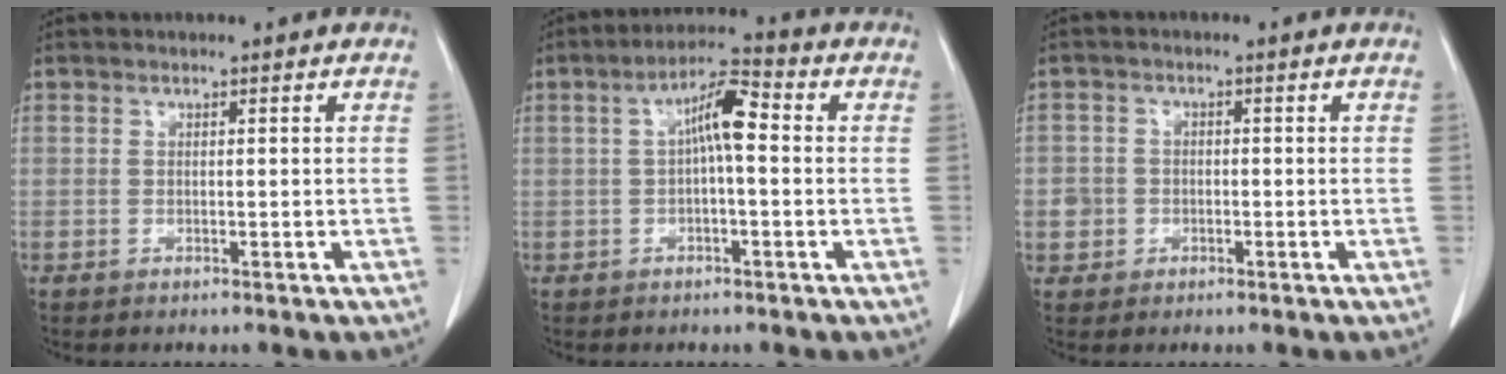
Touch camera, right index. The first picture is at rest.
{"total": 6.4, "force": [0.6, 1.4, 6.2], "torque": [-0.111, 0.023, 0.007]}
{"total": 3.1, "force": [-0.7, 3.0, 0.6], "torque": [0.000, 0.009, -0.012]}